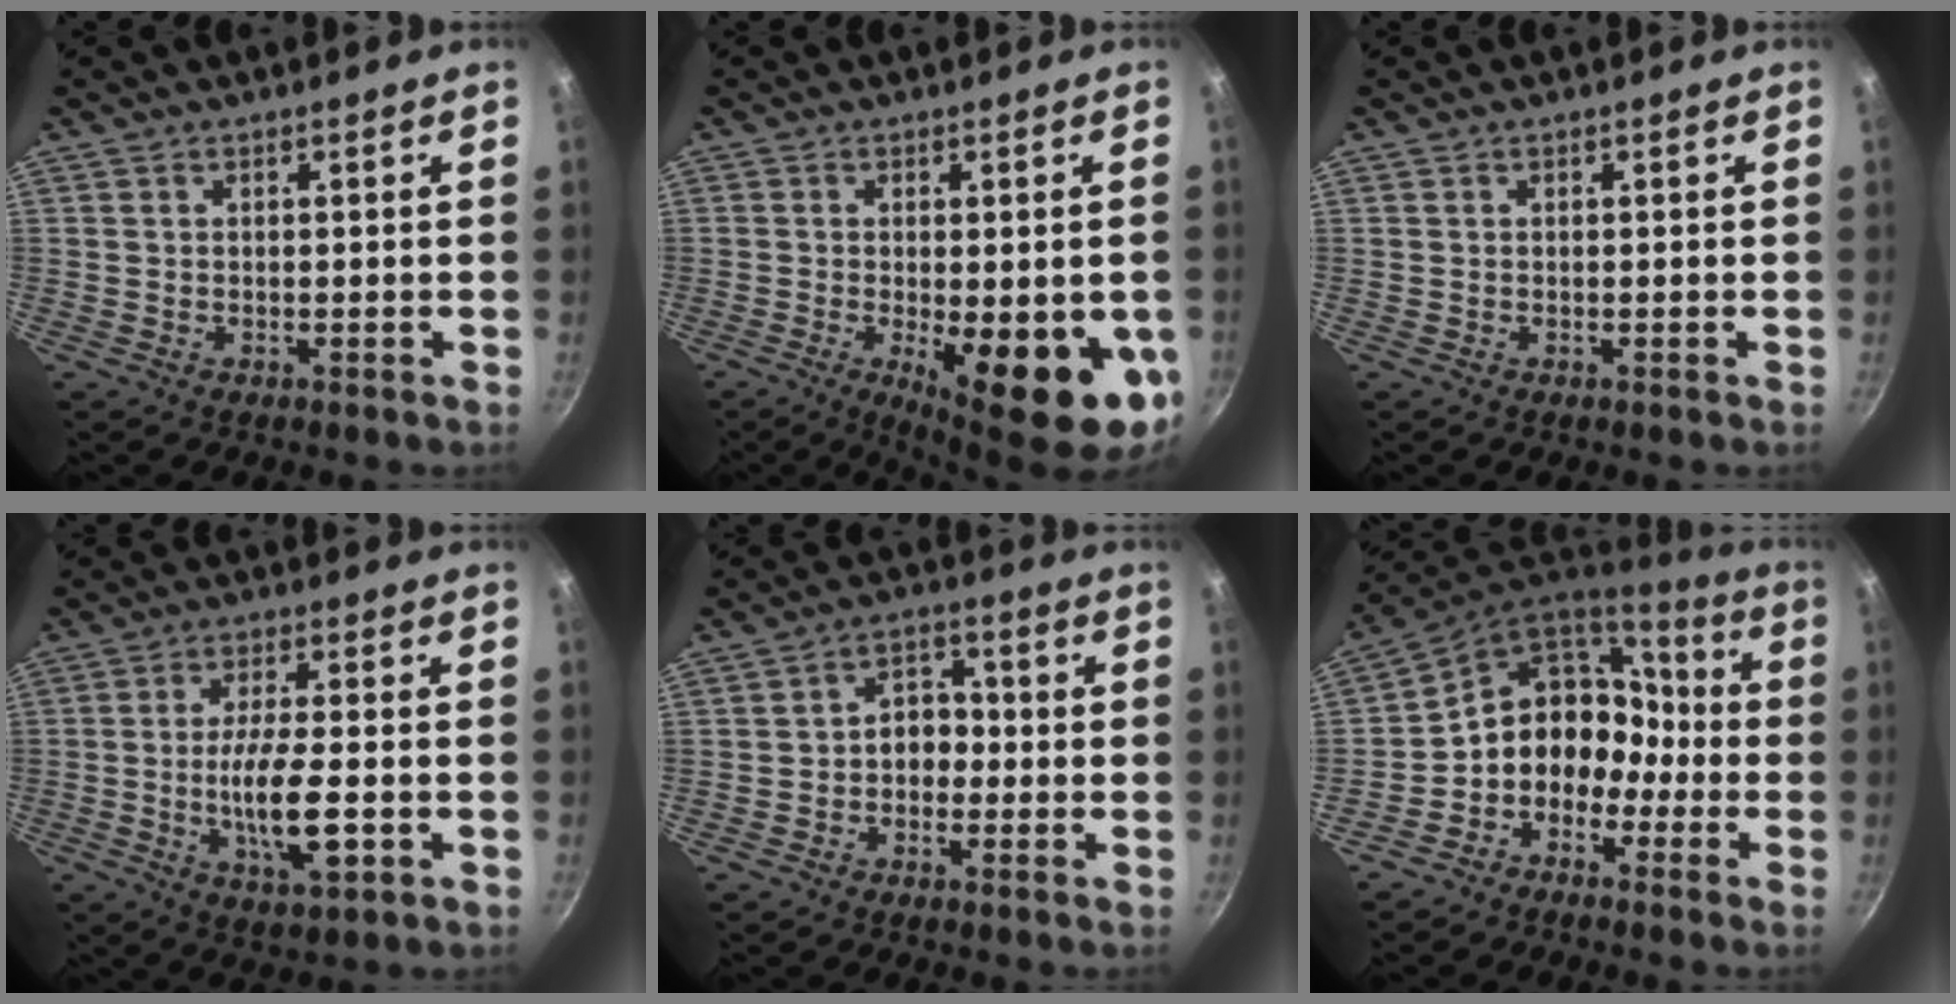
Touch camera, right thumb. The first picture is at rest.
{"total": 16.8, "force": [-4.2, 5.3, 15.4], "torque": [-0.181, -0.016, -0.042]}
{"total": 0.0}
{"total": 11.0, "force": [-2.6, 3.1, 10.2], "torque": [-0.183, 0.004, -0.047]}
{"total": 5.3, "force": [-1.2, 4.1, 3.1], "torque": [-0.008, 0.026, -0.030]}
{"total": 12.6, "force": [-4.2, 10.3, 5.9], "torque": [-0.039, 0.072, -0.092]}